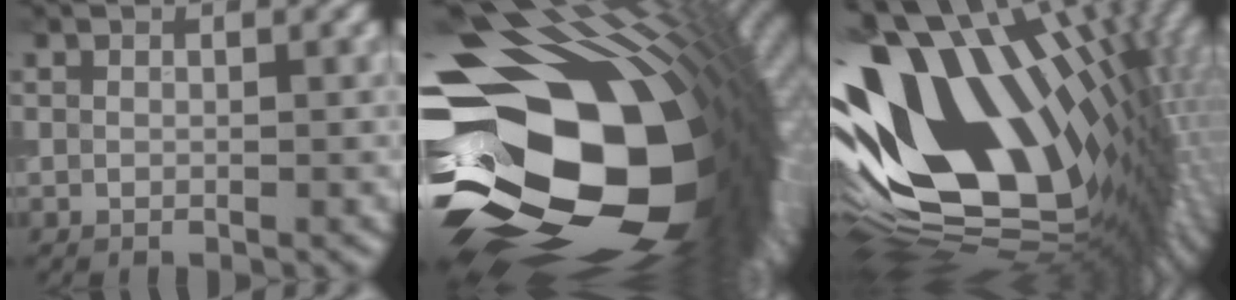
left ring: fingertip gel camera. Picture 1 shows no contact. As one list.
[{"total": 22.1, "force": [-2.6, 14.2, 16.8], "torque": [-0.287, -0.039, -0.043]}, {"total": 18.8, "force": [2.9, 10.5, 15.3], "torque": [-0.295, -0.023, 0.055]}]